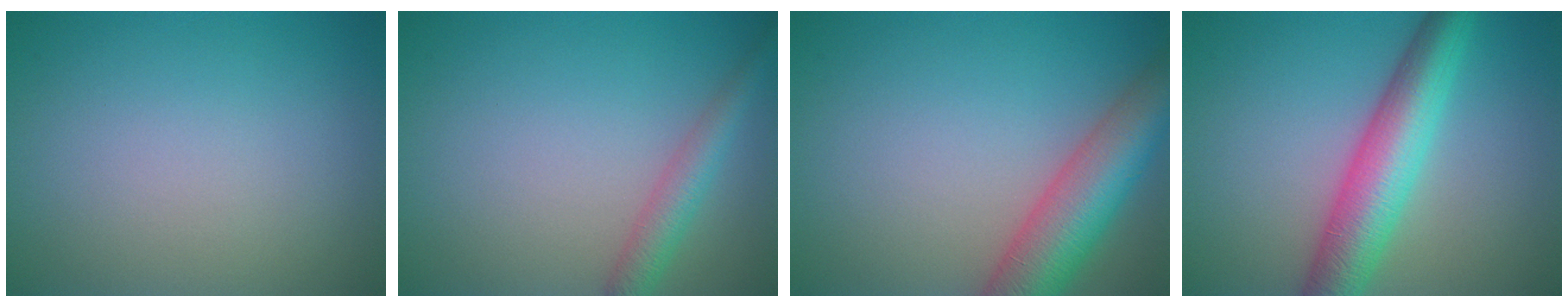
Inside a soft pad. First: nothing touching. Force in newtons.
{"total": 2.8, "press": 2.8, "slide": 0.1}
{"total": 7.9, "press": 7.9, "slide": 0.4}
{"total": 7.0, "press": 7.0, "slide": 0.2}